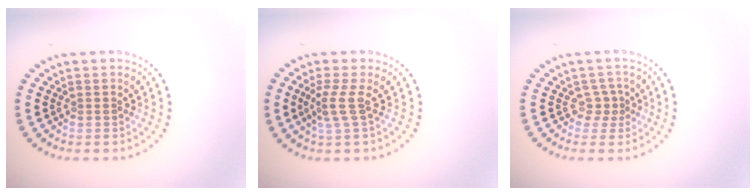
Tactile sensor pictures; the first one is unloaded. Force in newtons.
{"total": 2.1, "press": 1.5, "slide": 1.5}
{"total": 1.4, "press": 0.9, "slide": 1.0}